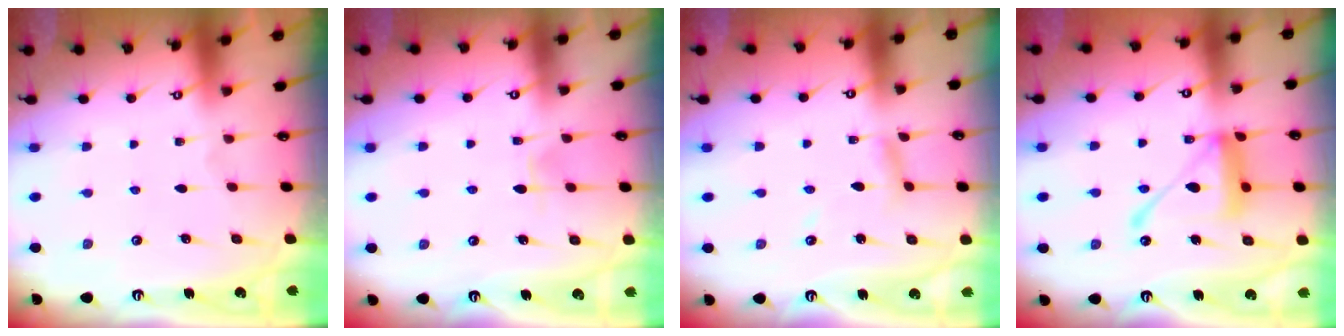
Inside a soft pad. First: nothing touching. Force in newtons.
{"total": 5.7, "press": 5.7, "slide": 0.7}
{"total": 5.9, "press": 5.9, "slide": 0.5}
{"total": 13.8, "press": 13.7, "slide": 1.4}